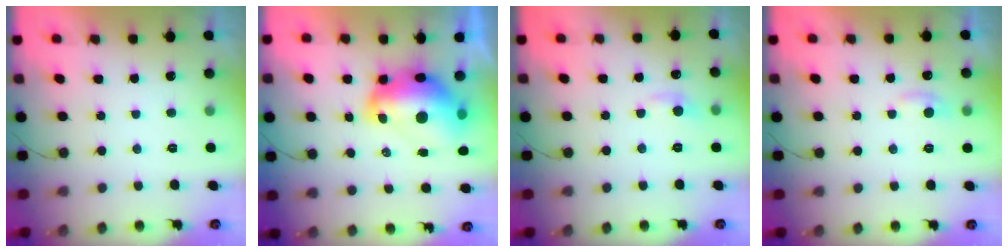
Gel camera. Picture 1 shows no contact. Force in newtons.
{"total": 16.3, "press": 16.2, "slide": 1.6}
{"total": 7.0, "press": 6.9, "slide": 0.7}
{"total": 6.0, "press": 6.0, "slide": 0.6}